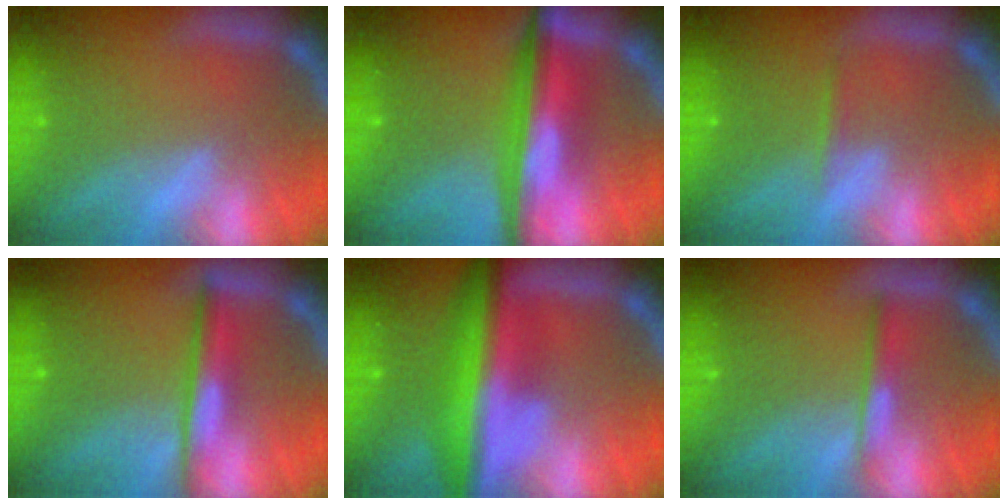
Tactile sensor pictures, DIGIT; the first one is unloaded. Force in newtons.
{"total": 7.5}
{"total": 0.9}
{"total": 3.5}
{"total": 10.0}
{"total": 2.0}